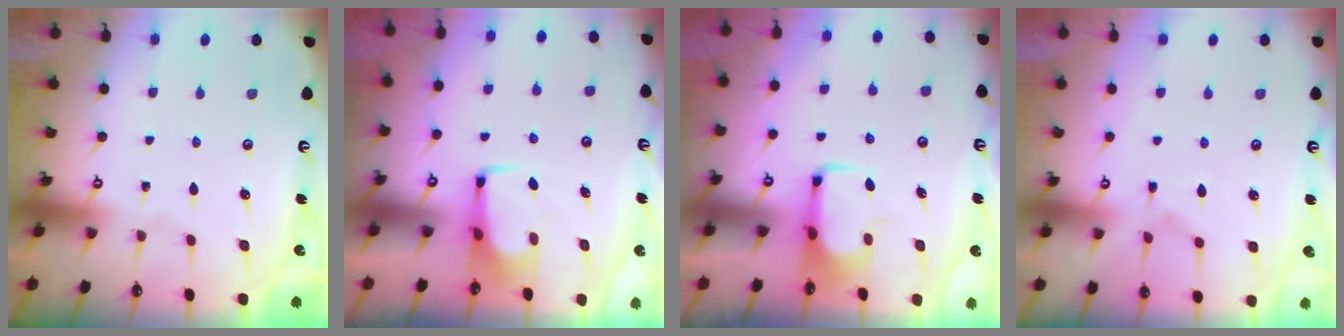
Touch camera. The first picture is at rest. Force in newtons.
{"total": 1.7, "press": 1.6, "slide": 0.6}
{"total": 2.0, "press": 1.9, "slide": 0.4}
{"total": 4.0, "press": 3.8, "slide": 1.2}